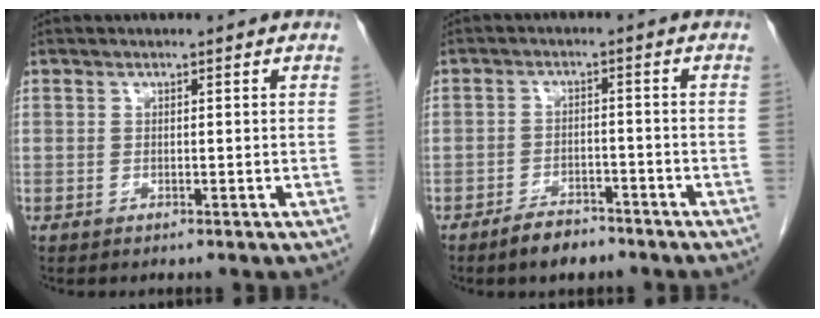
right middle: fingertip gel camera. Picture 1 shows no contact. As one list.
[{"total": 4.4, "force": [-3.6, 1.6, 1.9], "torque": [-0.037, 0.001, -0.056]}]